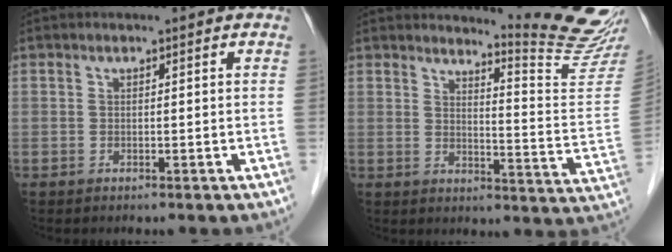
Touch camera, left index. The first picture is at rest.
{"total": 13.1, "force": [12.6, -2.4, 2.7], "torque": [-0.038, -0.126, 0.147]}